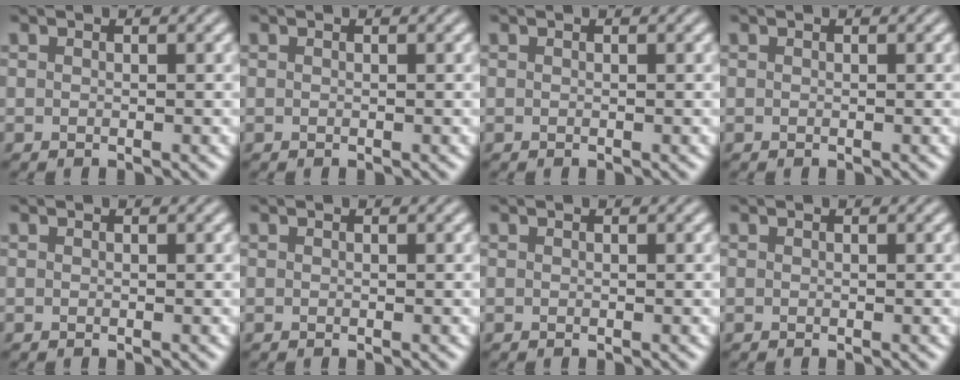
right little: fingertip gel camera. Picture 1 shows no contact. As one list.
[{"total": 0.0}, {"total": 0.0}, {"total": 0.0}, {"total": 0.0}, {"total": 0.0}, {"total": 0.0}, {"total": 0.0}]